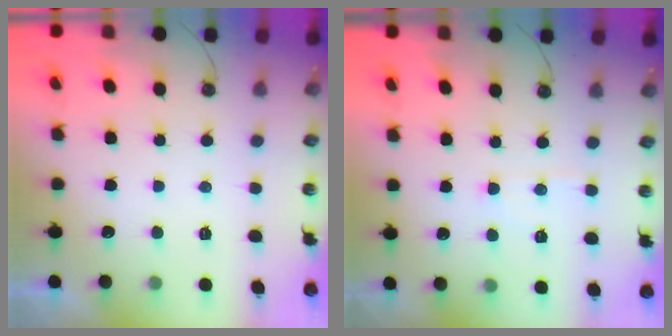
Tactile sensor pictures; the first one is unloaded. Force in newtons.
{"total": 5.0, "press": 5.0, "slide": 0.6}